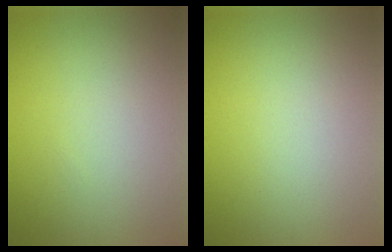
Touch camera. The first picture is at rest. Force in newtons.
{"total": 0.0}